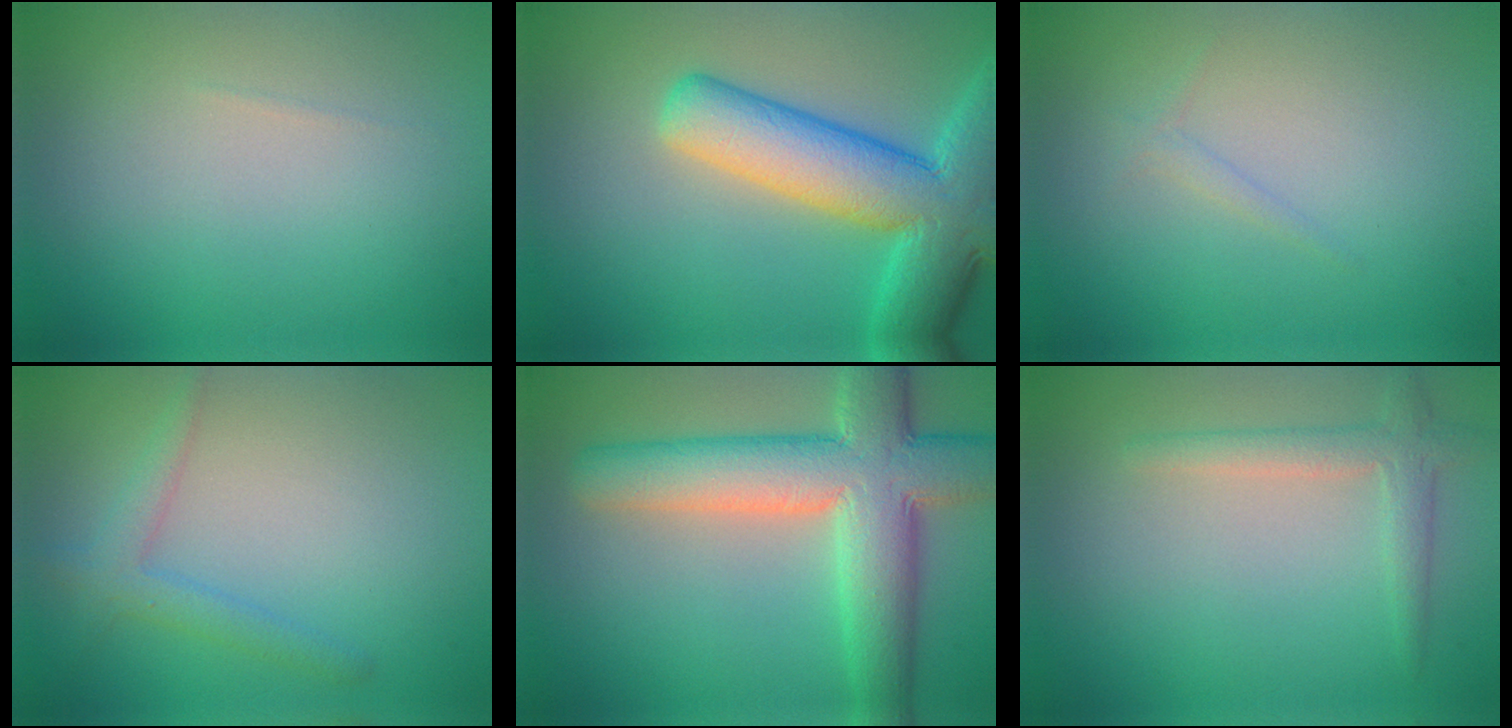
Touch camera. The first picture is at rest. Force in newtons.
{"total": 10.5, "press": 10.5, "slide": 0.8}
{"total": 0.8, "press": 0.8, "slide": 0.1}
{"total": 2.4, "press": 2.4, "slide": 0.1}
{"total": 10.0, "press": 10.0, "slide": 0.5}
{"total": 2.5, "press": 2.5, "slide": 0.3}